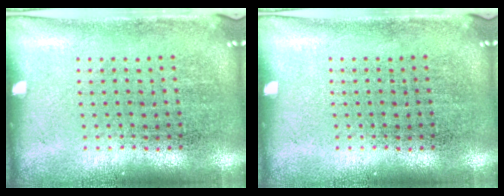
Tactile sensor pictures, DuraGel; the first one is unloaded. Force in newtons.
{"total": 0.0}